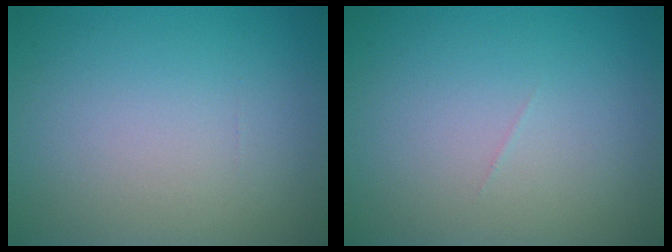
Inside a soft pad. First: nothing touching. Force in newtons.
{"total": 0.0}